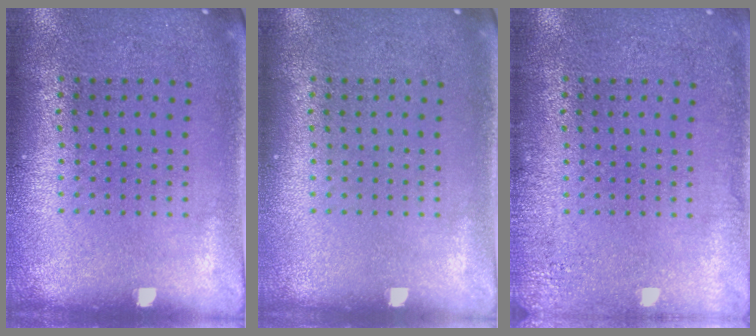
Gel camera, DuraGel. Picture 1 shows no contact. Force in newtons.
{"total": 0.0}
{"total": 1.8, "press": 1.8, "slide": 0.3}